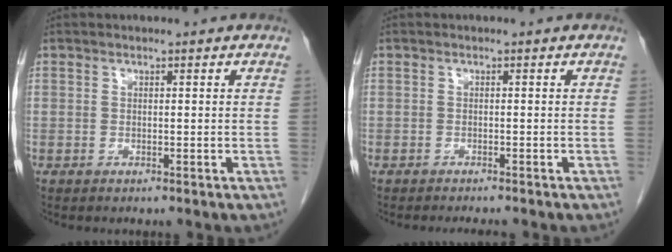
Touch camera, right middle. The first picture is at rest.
{"total": 3.2, "force": [-2.8, 0.5, 1.3], "torque": [-0.016, -0.004, -0.035]}